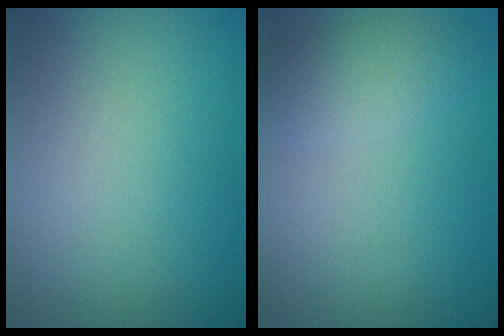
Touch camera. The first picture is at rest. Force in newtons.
{"total": 2.4, "press": 2.4, "slide": 0.1}